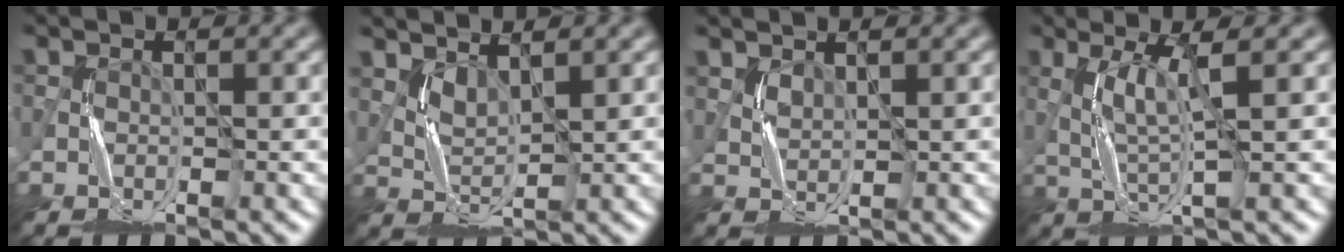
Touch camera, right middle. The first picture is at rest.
{"total": 1.9, "force": [1.3, 0.8, 1.2], "torque": [-0.031, -0.009, 0.035]}
{"total": 1.3, "force": [1.0, 0.6, 0.6], "torque": [-0.016, -0.001, 0.027]}
{"total": 2.9, "force": [0.6, 0.0, 2.8], "torque": [-0.067, -0.007, 0.023]}